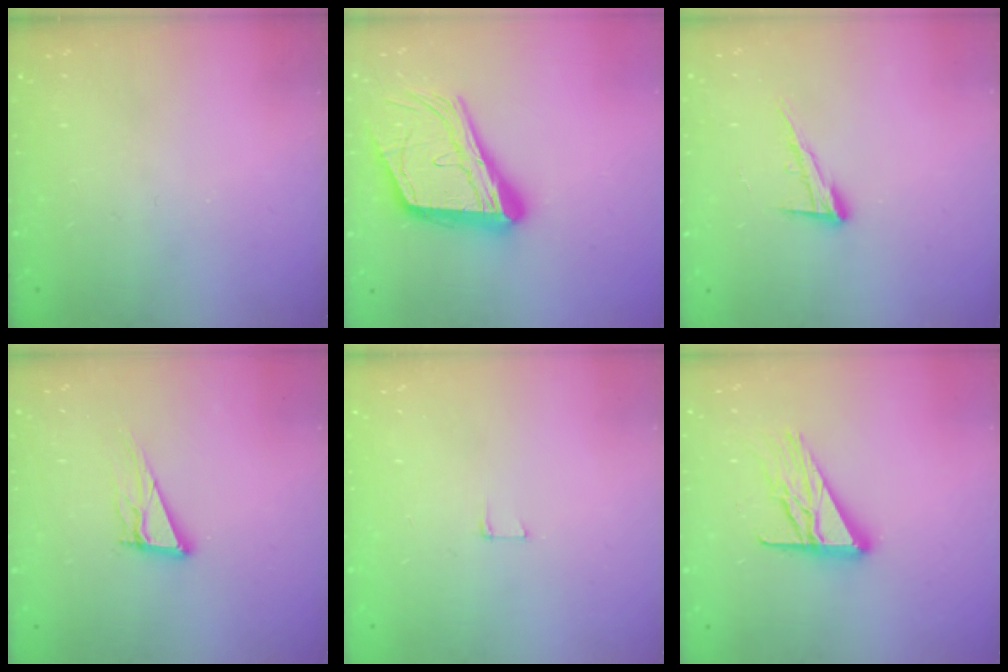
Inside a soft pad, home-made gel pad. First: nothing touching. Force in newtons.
{"total": 23.2, "press": 22.8, "slide": 3.7}
{"total": 10.6, "press": 10.5, "slide": 1.6}
{"total": 11.5, "press": 11.2, "slide": 2.6}
{"total": 5.0, "press": 4.9, "slide": 0.4}
{"total": 13.8, "press": 13.8, "slide": 1.1}